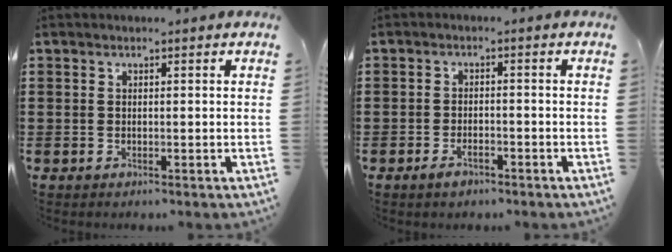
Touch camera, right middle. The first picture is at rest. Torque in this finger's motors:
{"motor_torque": [1.87, 0.27, 0.02, 0.02]}